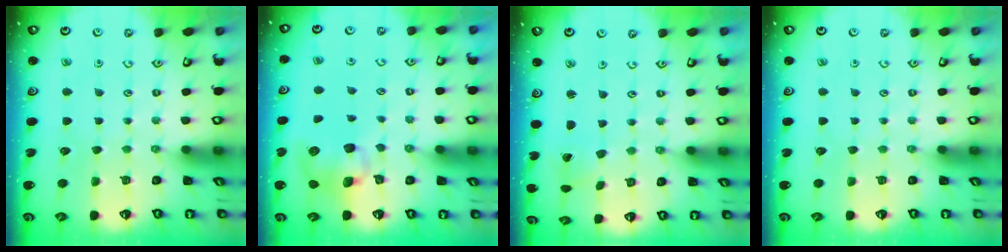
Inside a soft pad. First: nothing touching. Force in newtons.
{"total": 8.6, "press": 8.5, "slide": 1.3}
{"total": 0.7, "press": 0.7, "slide": 0.0}
{"total": 0.0}